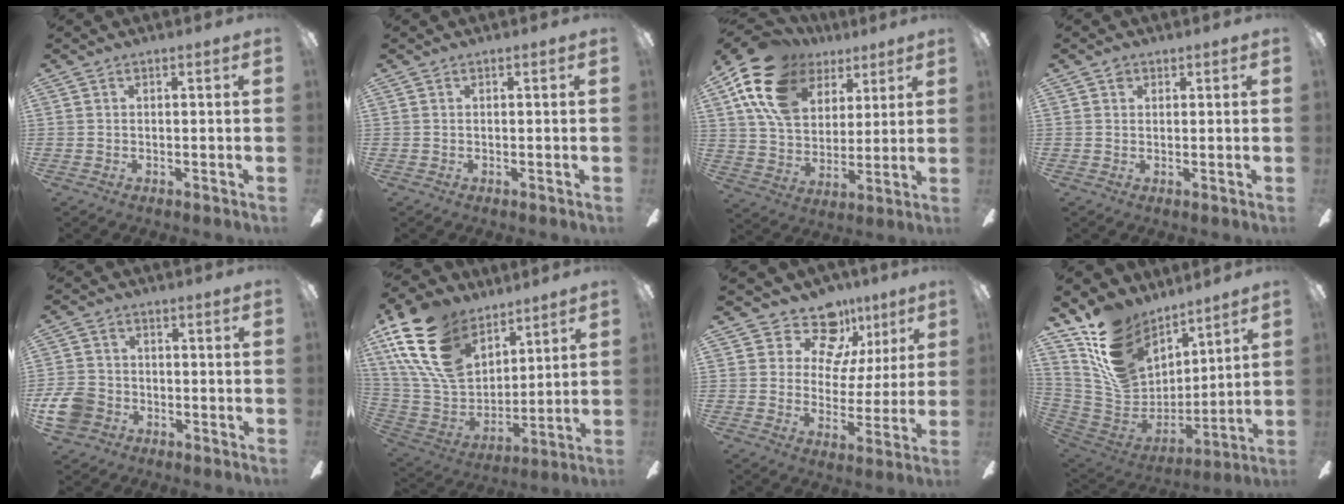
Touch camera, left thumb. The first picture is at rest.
{"total": 0.0}
{"total": 19.5, "force": [10.1, 13.0, 10.4], "torque": [-0.216, -0.034, 0.190]}
{"total": 1.6, "force": [0.9, 1.2, 0.5], "torque": [-0.004, -0.001, 0.014]}
{"total": 8.0, "force": [-3.2, 6.3, 3.7], "torque": [-0.097, 0.025, -0.060]}
{"total": 22.1, "force": [12.4, 13.3, 12.6], "torque": [-0.295, -0.054, 0.229]}
{"total": 13.4, "force": [8.7, 8.8, 5.1], "torque": [-0.080, -0.050, 0.162]}
{"total": 17.3, "force": [11.4, 10.8, 7.2], "torque": [-0.157, -0.066, 0.225]}